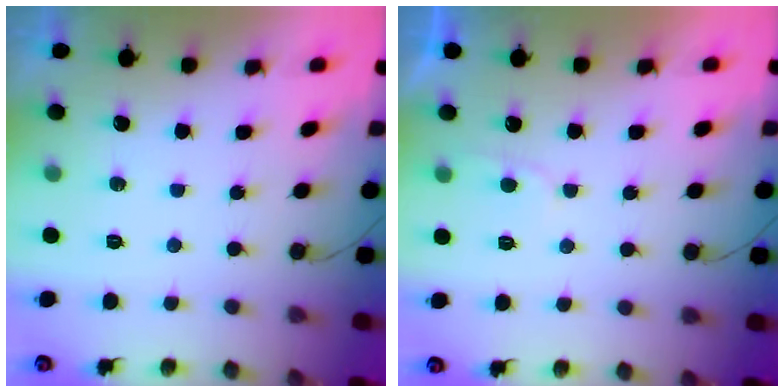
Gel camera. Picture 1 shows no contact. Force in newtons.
{"total": 5.0, "press": 5.0, "slide": 0.6}